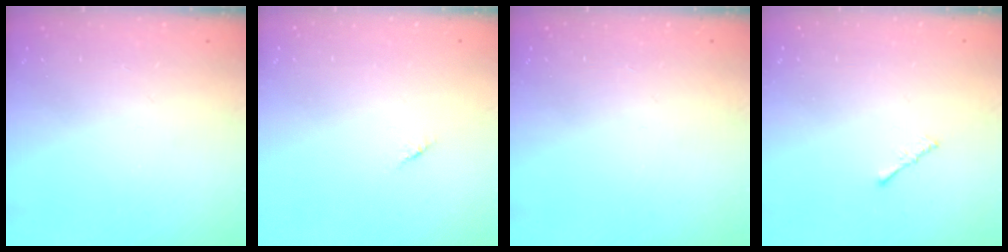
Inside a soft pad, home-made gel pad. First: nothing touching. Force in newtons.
{"total": 1.2, "press": 1.2, "slide": 0.3}
{"total": 0.0}
{"total": 0.7, "press": 0.6, "slide": 0.3}